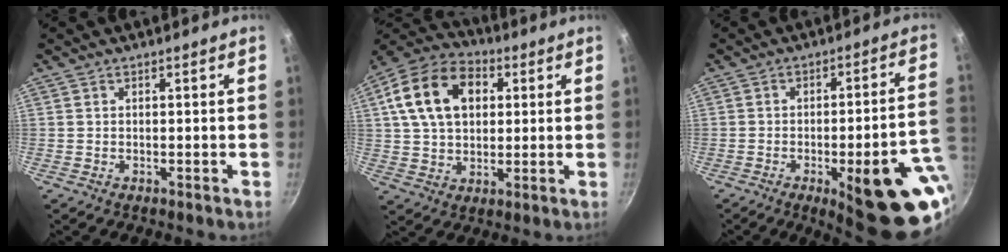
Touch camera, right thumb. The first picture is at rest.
{"total": 17.0, "force": [4.5, 11.8, 11.3], "torque": [-0.181, 0.016, 0.065]}
{"total": 21.5, "force": [-7.1, 6.1, 19.4], "torque": [-0.202, 0.017, -0.086]}